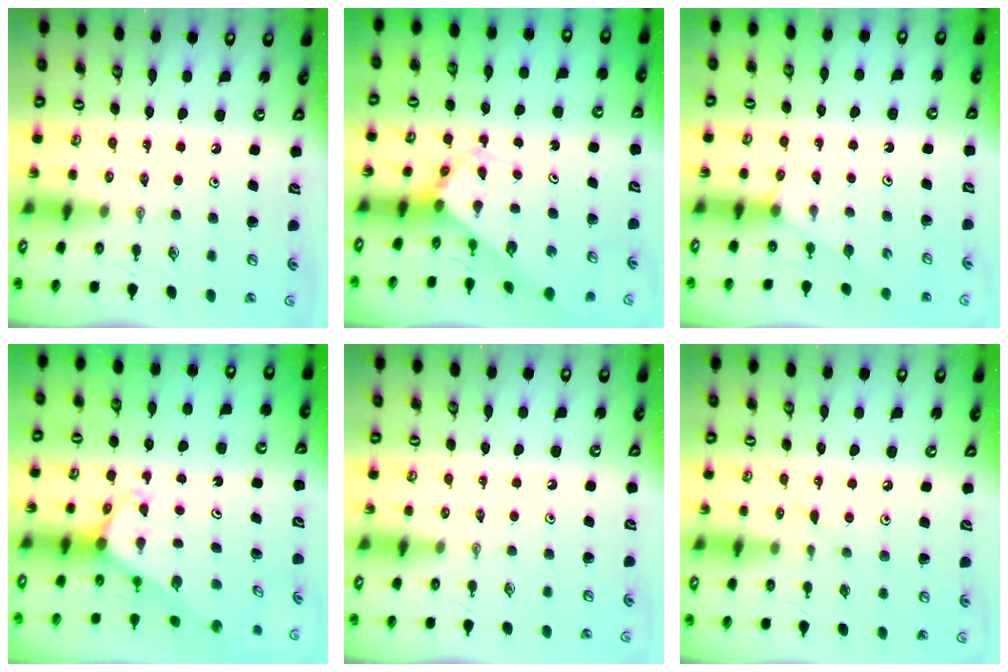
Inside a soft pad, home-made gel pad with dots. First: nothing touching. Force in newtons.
{"total": 2.7, "press": 2.7, "slide": 0.2}
{"total": 2.9, "press": 2.9, "slide": 0.4}
{"total": 2.0, "press": 2.0, "slide": 0.1}
{"total": 0.0}
{"total": 4.9, "press": 4.9, "slide": 0.5}